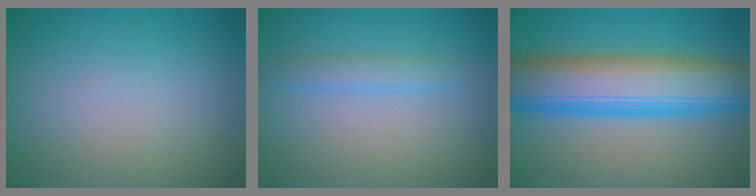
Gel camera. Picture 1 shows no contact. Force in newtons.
{"total": 1.7, "press": 1.7, "slide": 0.1}
{"total": 11.3, "press": 11.3, "slide": 0.4}